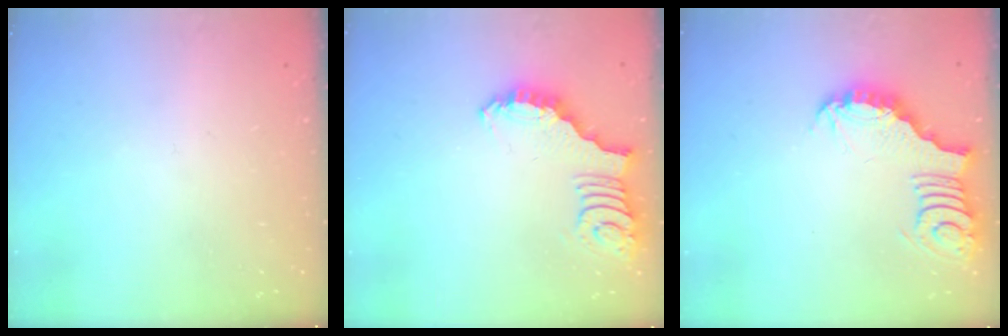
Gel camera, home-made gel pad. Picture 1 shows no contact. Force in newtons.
{"total": 2.6, "press": 2.6, "slide": 0.5}
{"total": 3.7, "press": 3.6, "slide": 0.6}